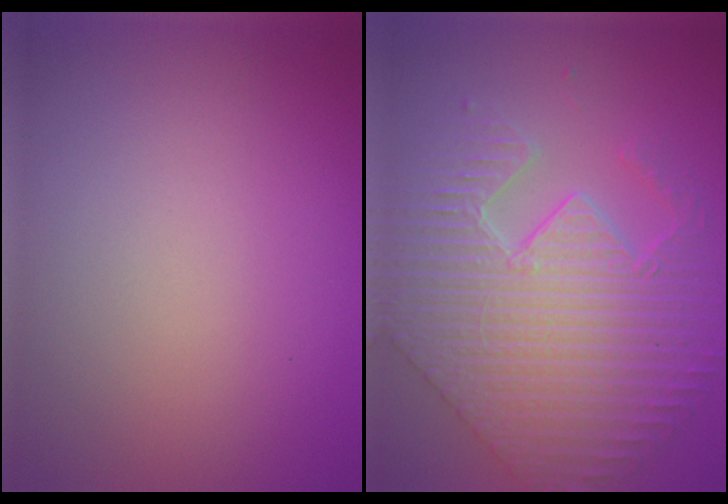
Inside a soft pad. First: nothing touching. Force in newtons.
{"total": 7.3, "press": 6.0, "slide": 4.2}